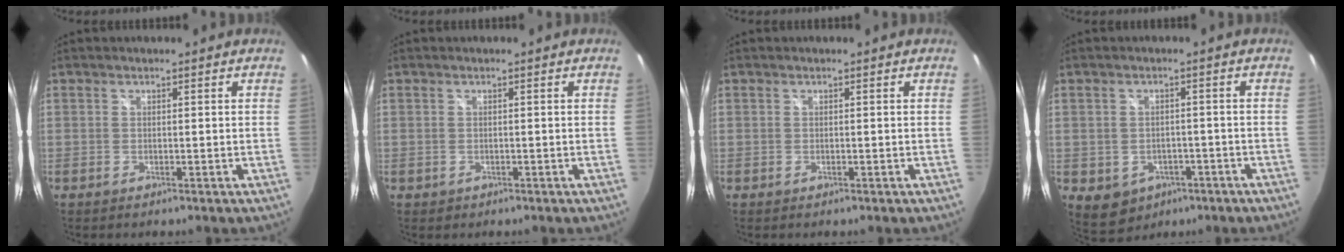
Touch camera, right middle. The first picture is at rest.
{"total": 0.8, "force": [-0.3, 0.7, 0.2], "torque": [-0.003, -0.004, -0.004]}
{"total": 0.0}
{"total": 8.3, "force": [-4.0, 6.6, 3.3], "torque": [-0.073, -0.002, -0.035]}